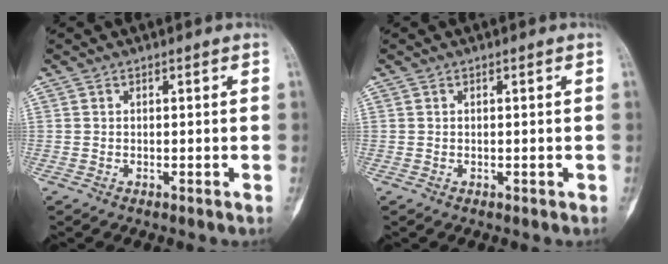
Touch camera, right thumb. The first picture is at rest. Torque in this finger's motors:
{"motor_torque": [0.02, 0.02, 0.02, -0.02, 0.01]}